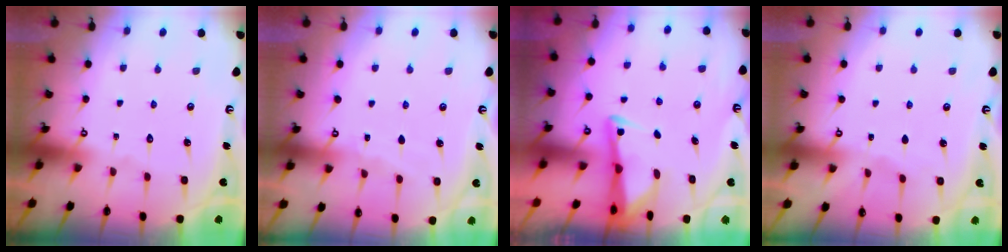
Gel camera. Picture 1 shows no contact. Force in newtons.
{"total": 3.0, "press": 3.0, "slide": 0.4}
{"total": 3.0, "press": 3.0, "slide": 0.4}
{"total": 1.5, "press": 1.5, "slide": 0.3}